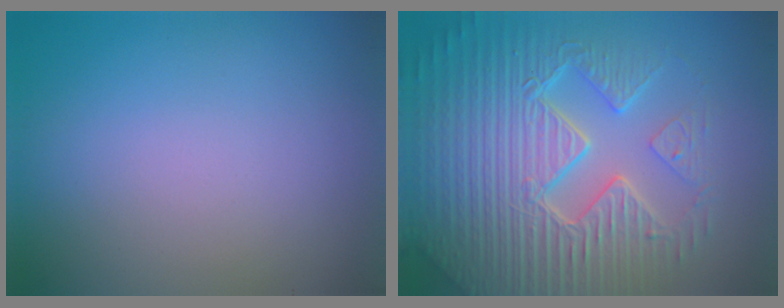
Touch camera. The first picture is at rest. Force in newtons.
{"total": 9.8, "press": 6.9, "slide": 7.0}